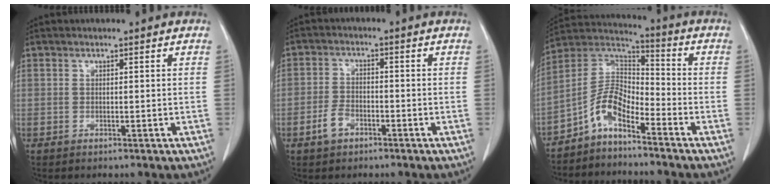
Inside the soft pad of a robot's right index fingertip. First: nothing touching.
{"total": 3.7, "force": [-2.1, 2.2, 2.1], "torque": [-0.046, 0.002, -0.036]}
{"total": 7.7, "force": [-5.1, 2.6, 5.1], "torque": [-0.109, 0.027, -0.104]}